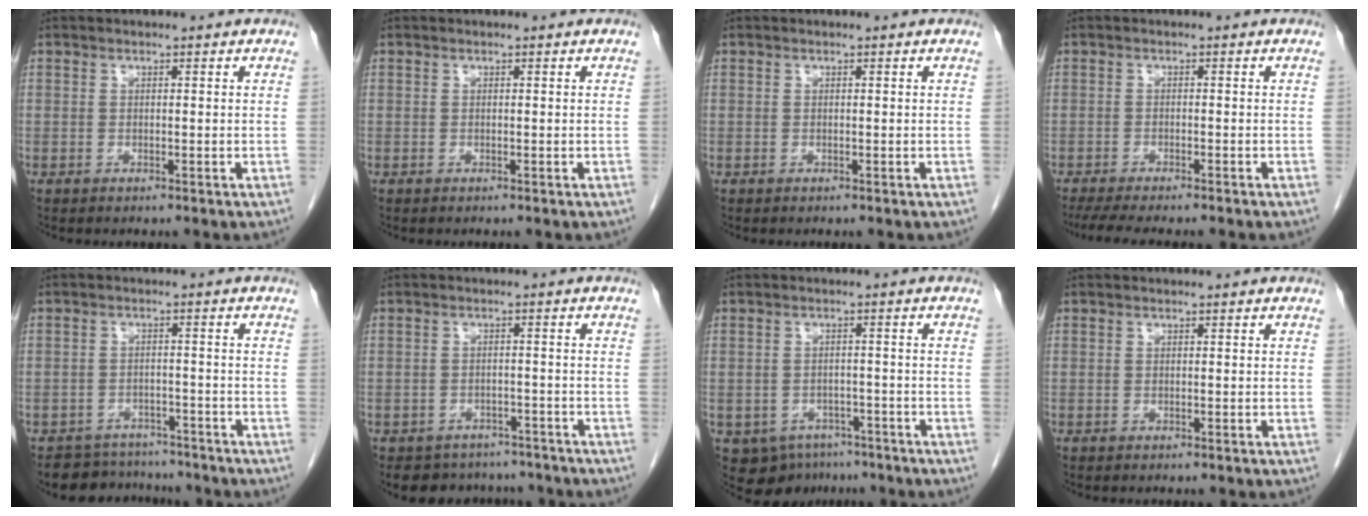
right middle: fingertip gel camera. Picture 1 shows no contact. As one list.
[{"total": 0.0}, {"total": 0.0}, {"total": 8.2, "force": [-6.8, 0.8, 4.4], "torque": [-0.056, -0.012, -0.102]}, {"total": 6.3, "force": [-5.7, 2.6, -0.4], "torque": [0.018, 0.014, -0.081]}, {"total": 7.4, "force": [-6.4, 3.6, 0.4], "torque": [0.004, 0.014, -0.078]}, {"total": 7.7, "force": [-5.0, 5.5, 2.0], "torque": [-0.031, 0.004, -0.063]}, {"total": 0.0}]